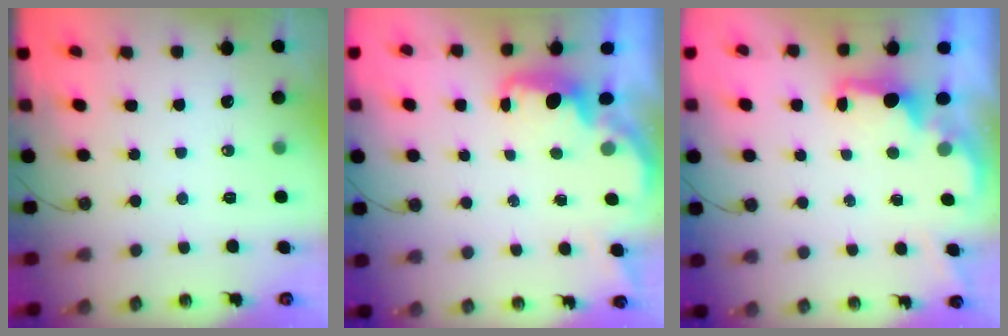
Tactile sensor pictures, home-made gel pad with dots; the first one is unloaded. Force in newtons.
{"total": 1.6, "press": 1.4, "slide": 0.7}
{"total": 1.7, "press": 1.6, "slide": 0.6}